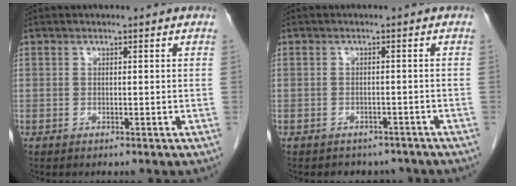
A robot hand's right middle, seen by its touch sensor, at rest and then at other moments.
{"total": 4.4, "force": [-3.8, 2.2, 0.2], "torque": [-0.002, 0.005, -0.045]}